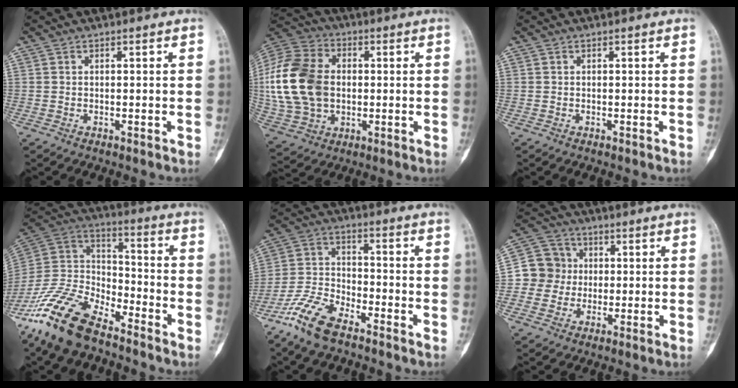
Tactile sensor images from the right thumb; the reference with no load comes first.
{"total": 20.2, "force": [0.7, 14.5, 14.1], "torque": [-0.280, 0.012, 0.015]}
{"total": 0.0}
{"total": 18.5, "force": [-13.6, 7.5, 10.1], "torque": [-0.194, 0.061, -0.262]}
{"total": 11.0, "force": [-7.8, 4.1, 6.5], "torque": [-0.143, 0.035, -0.162]}
{"total": 8.1, "force": [-0.1, 7.9, 1.8], "torque": [0.006, 0.019, -0.012]}